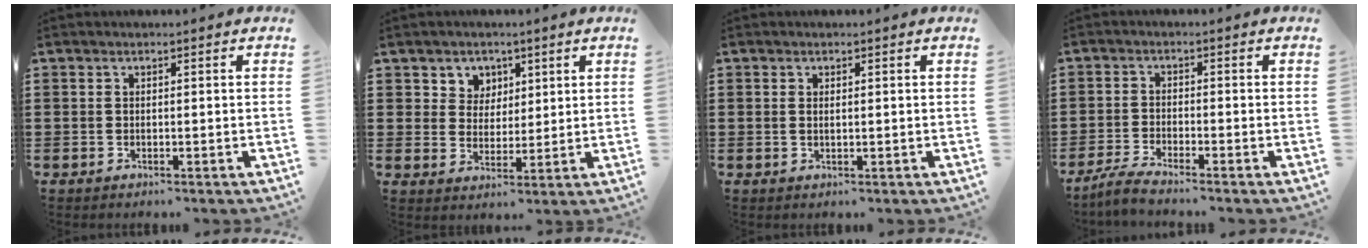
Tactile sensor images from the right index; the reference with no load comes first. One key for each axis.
{"total": 4.4, "fx": 2.4, "fy": 3.7, "fz": 0.1, "tx": -0.025, "ty": 0.010, "tz": 0.043}
{"total": 0.8, "fx": 0.2, "fy": 0.2, "fz": 0.7, "tx": -0.015, "ty": 0.000, "tz": 0.004}
{"total": 3.0, "fx": -2.9, "fy": -0.2, "fz": 0.9, "tx": -0.032, "ty": -0.006, "tz": -0.061}